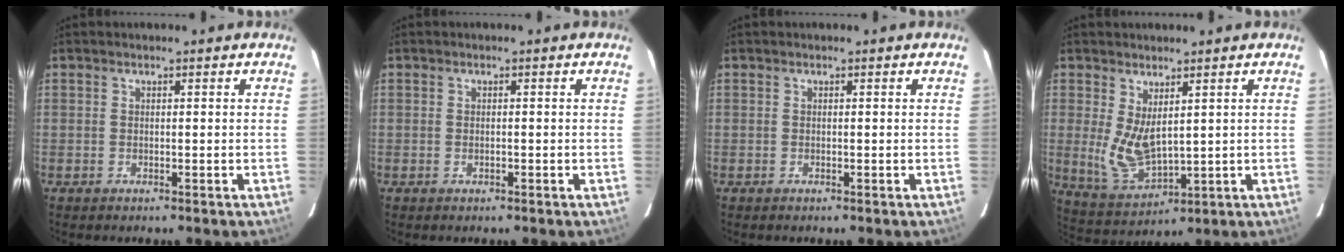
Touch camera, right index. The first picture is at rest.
{"total": 0.6, "force": [-0.5, 0.3, 0.2], "torque": [-0.006, 0.002, -0.007]}
{"total": 0.0}
{"total": 7.6, "force": [1.8, 3.6, 6.5], "torque": [-0.129, -0.020, 0.051]}